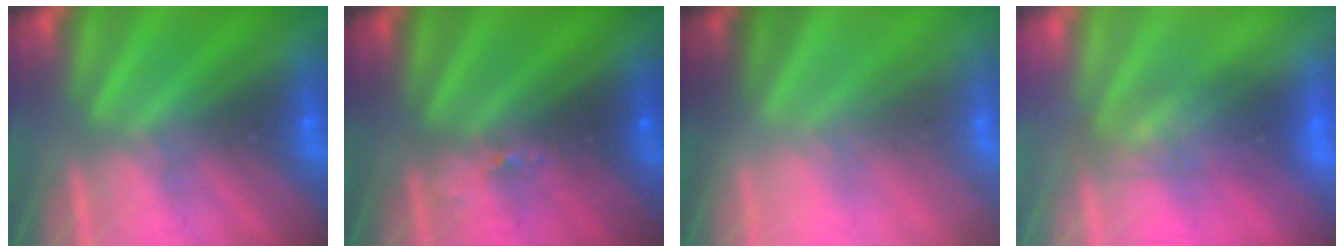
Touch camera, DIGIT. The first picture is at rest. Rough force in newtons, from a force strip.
{"total": 2.4}
{"total": 7.7}
{"total": 2.6}